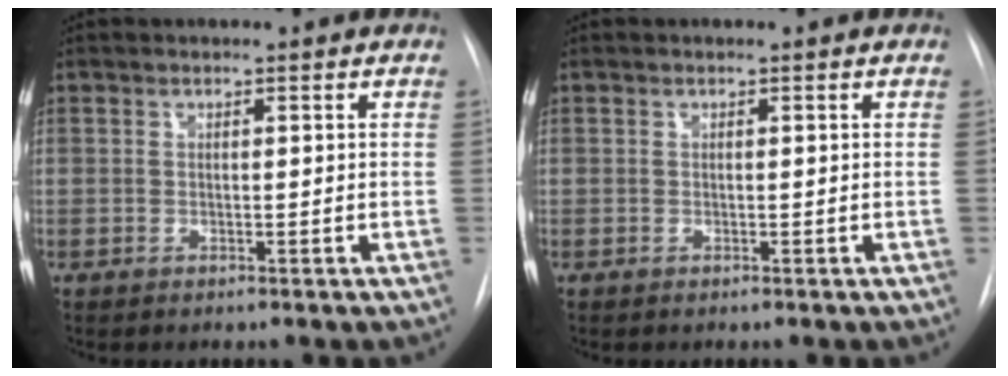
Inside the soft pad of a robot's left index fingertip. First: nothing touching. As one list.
[{"total": 0.0}]